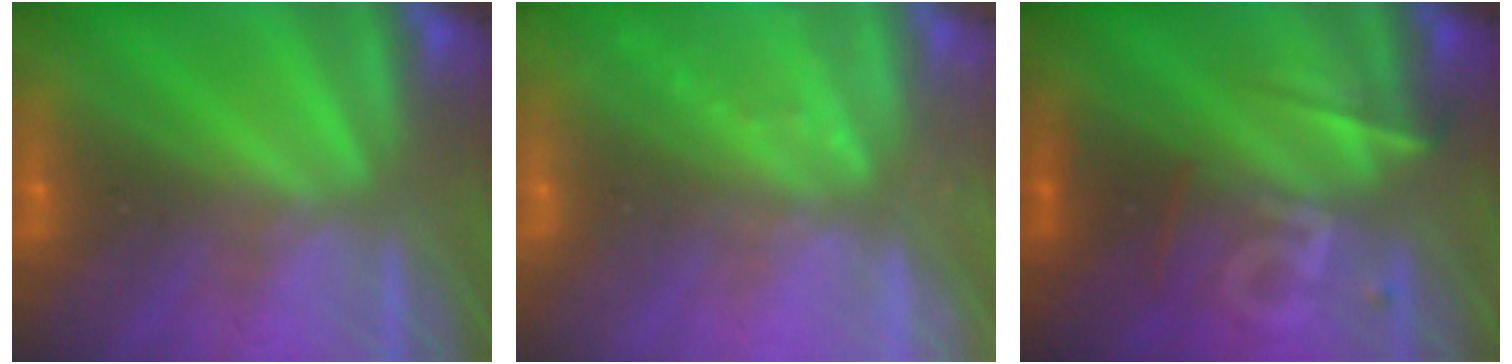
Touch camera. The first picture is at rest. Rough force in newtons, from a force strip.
{"total": 2.3}
{"total": 2.3}